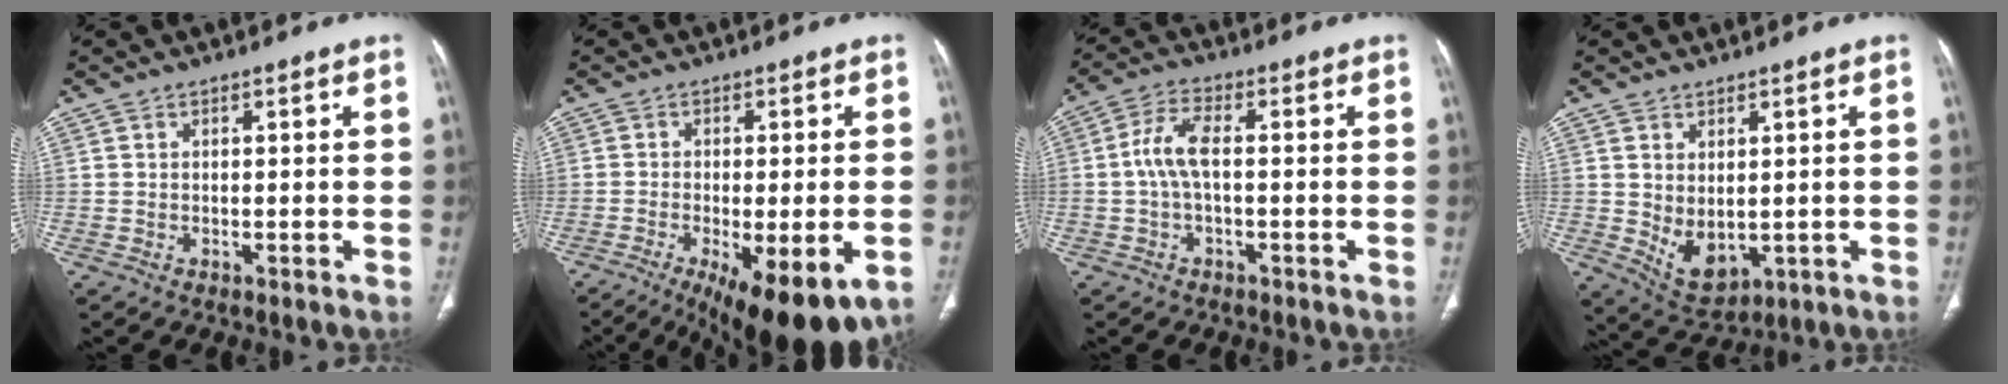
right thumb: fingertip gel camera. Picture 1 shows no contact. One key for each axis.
{"total": 16.0, "fx": -7.5, "fy": 5.3, "fz": 13.1, "tx": -0.175, "ty": -0.014, "tz": -0.104}
{"total": 5.9, "fx": -0.3, "fy": 2.4, "fz": 5.4, "tx": -0.118, "ty": 0.019, "tz": -0.013}
{"total": 6.9, "fx": -0.1, "fy": 4.3, "fz": 5.4, "tx": -0.079, "ty": -0.011, "tz": 0.023}